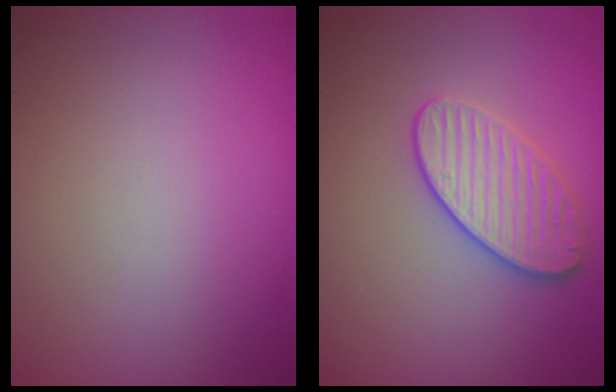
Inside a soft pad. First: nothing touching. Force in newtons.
{"total": 3.4, "press": 3.3, "slide": 0.7}